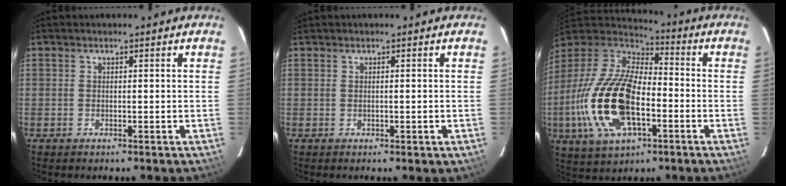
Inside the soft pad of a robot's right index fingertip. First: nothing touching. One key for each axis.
{"total": 0.9, "fx": -0.1, "fy": 0.2, "fz": 0.9, "tx": -0.008, "ty": 0.003, "tz": -0.001}
{"total": 22.7, "fx": -6.1, "fy": 11.1, "fz": 18.8, "tx": -0.409, "ty": -0.022, "tz": -0.111}